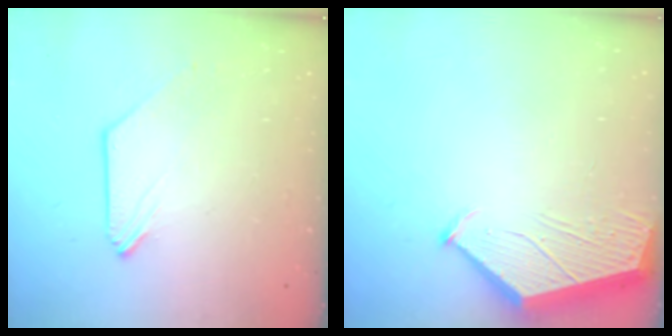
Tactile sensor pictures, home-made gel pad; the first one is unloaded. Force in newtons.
{"total": 4.7, "press": 4.7, "slide": 0.5}